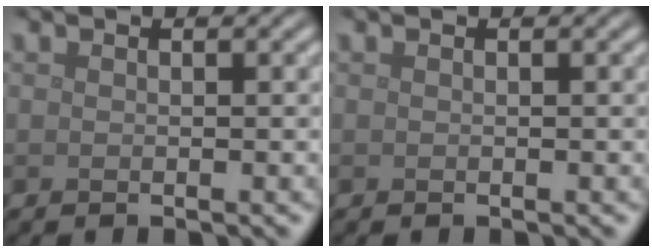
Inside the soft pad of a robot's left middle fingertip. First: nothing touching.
{"total": 0.0}